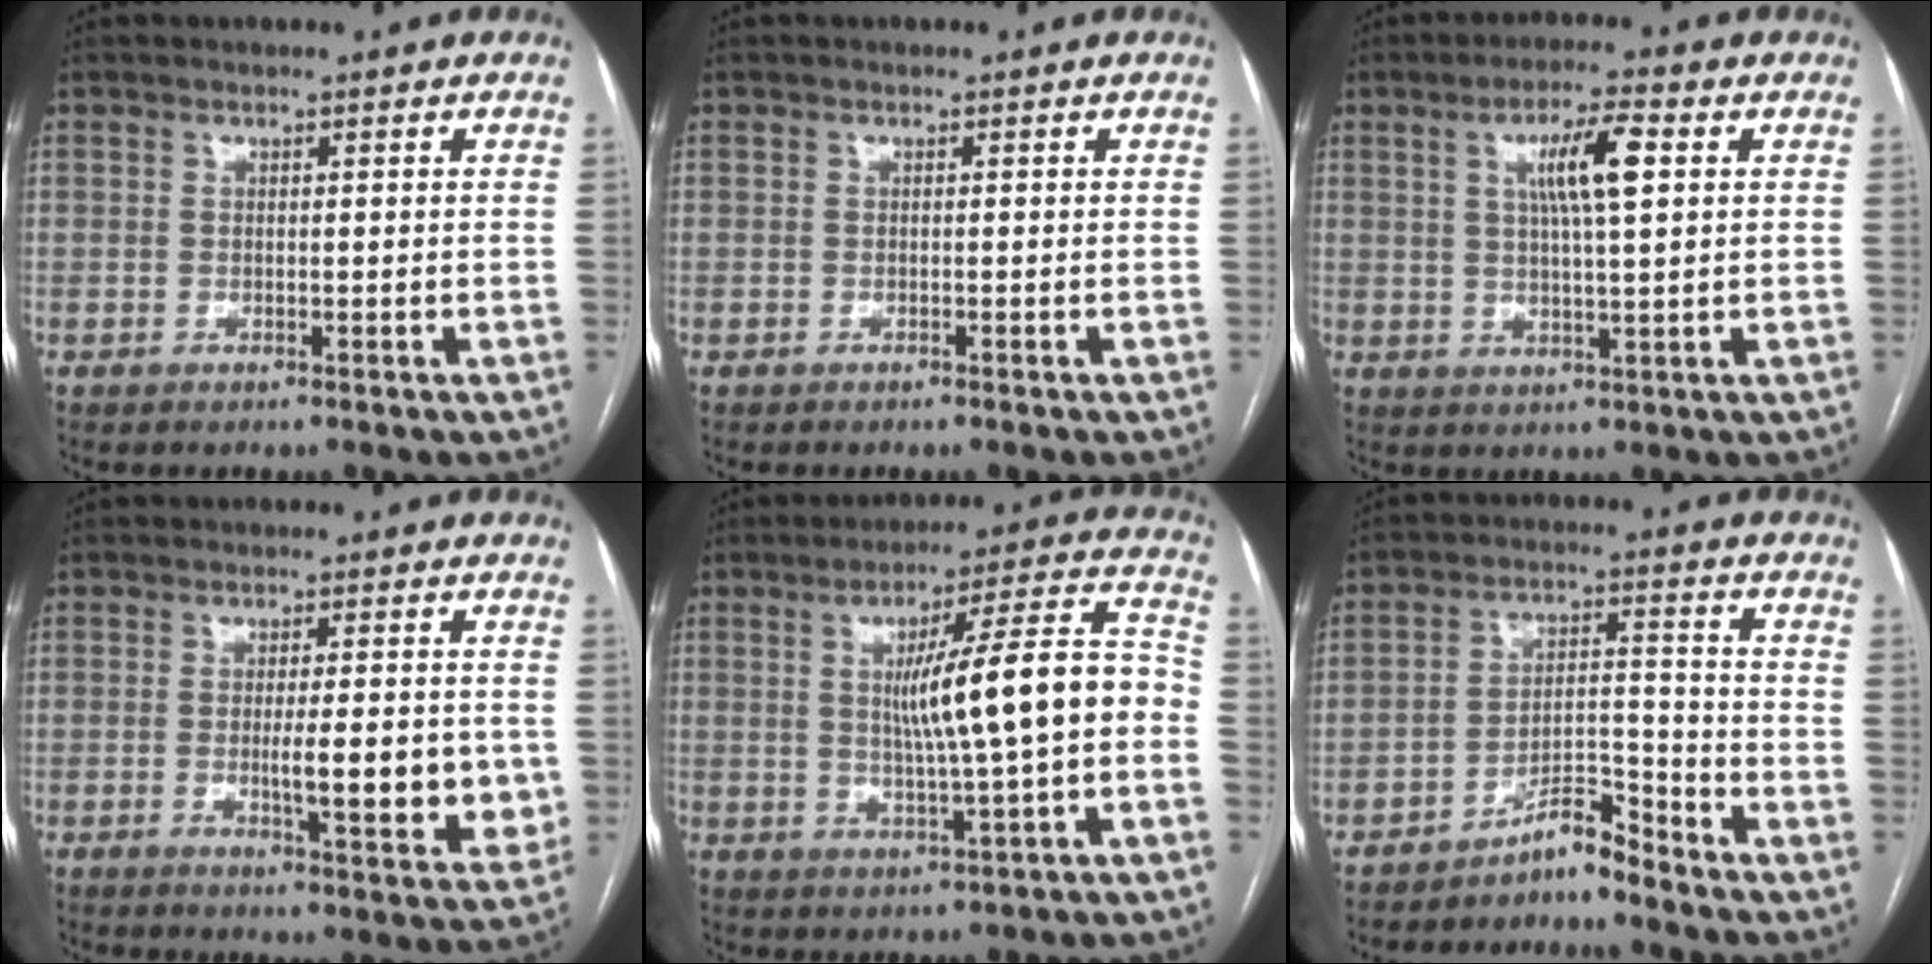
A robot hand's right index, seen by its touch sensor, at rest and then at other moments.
{"total": 0.0}
{"total": 7.7, "force": [2.4, 0.8, 7.3], "torque": [-0.133, 0.008, 0.042]}
{"total": 9.3, "force": [-0.8, 2.2, 8.9], "torque": [-0.120, -0.013, -0.006]}
{"total": 14.2, "force": [-0.5, 0.6, 14.2], "torque": [-0.215, 0.022, -0.006]}
{"total": 4.9, "force": [-4.6, 0.8, 1.7], "torque": [-0.017, 0.011, -0.083]}